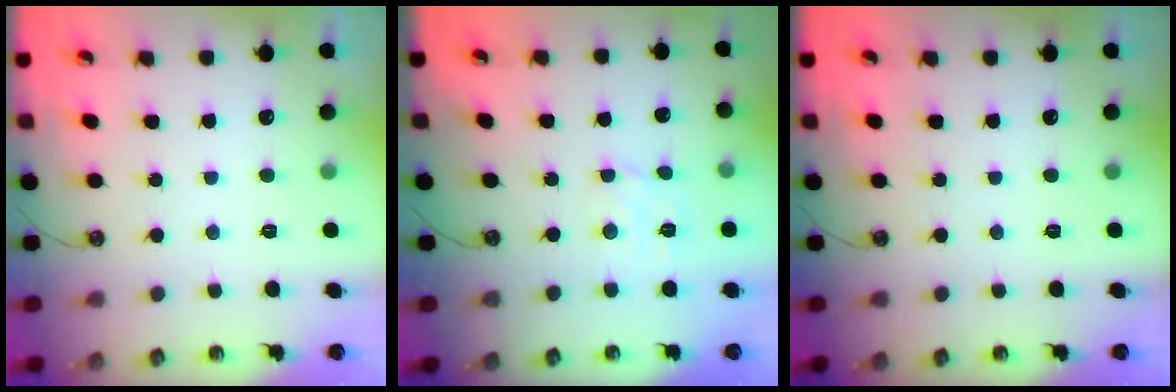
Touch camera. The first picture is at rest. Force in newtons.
{"total": 3.0, "press": 3.0, "slide": 0.3}
{"total": 0.0}